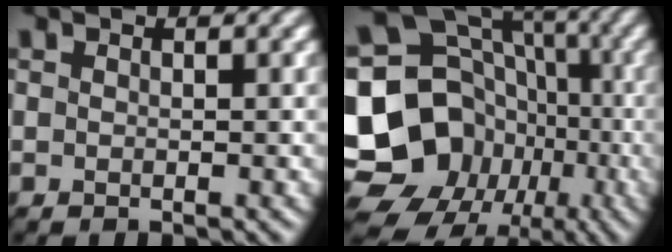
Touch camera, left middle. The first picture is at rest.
{"total": 21.4, "force": [-7.0, 18.4, 8.3], "torque": [-0.165, -0.019, -0.135]}